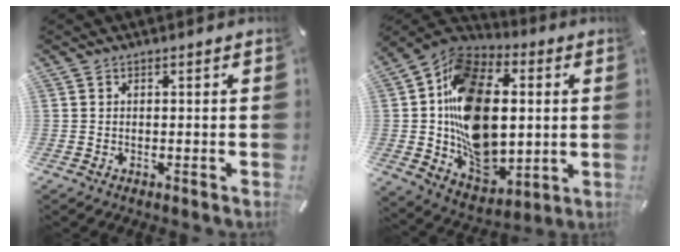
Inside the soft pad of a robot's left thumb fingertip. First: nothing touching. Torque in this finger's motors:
{"motor_torque": [2.47, 2.54, 2.77, 0.00, 0.43]}